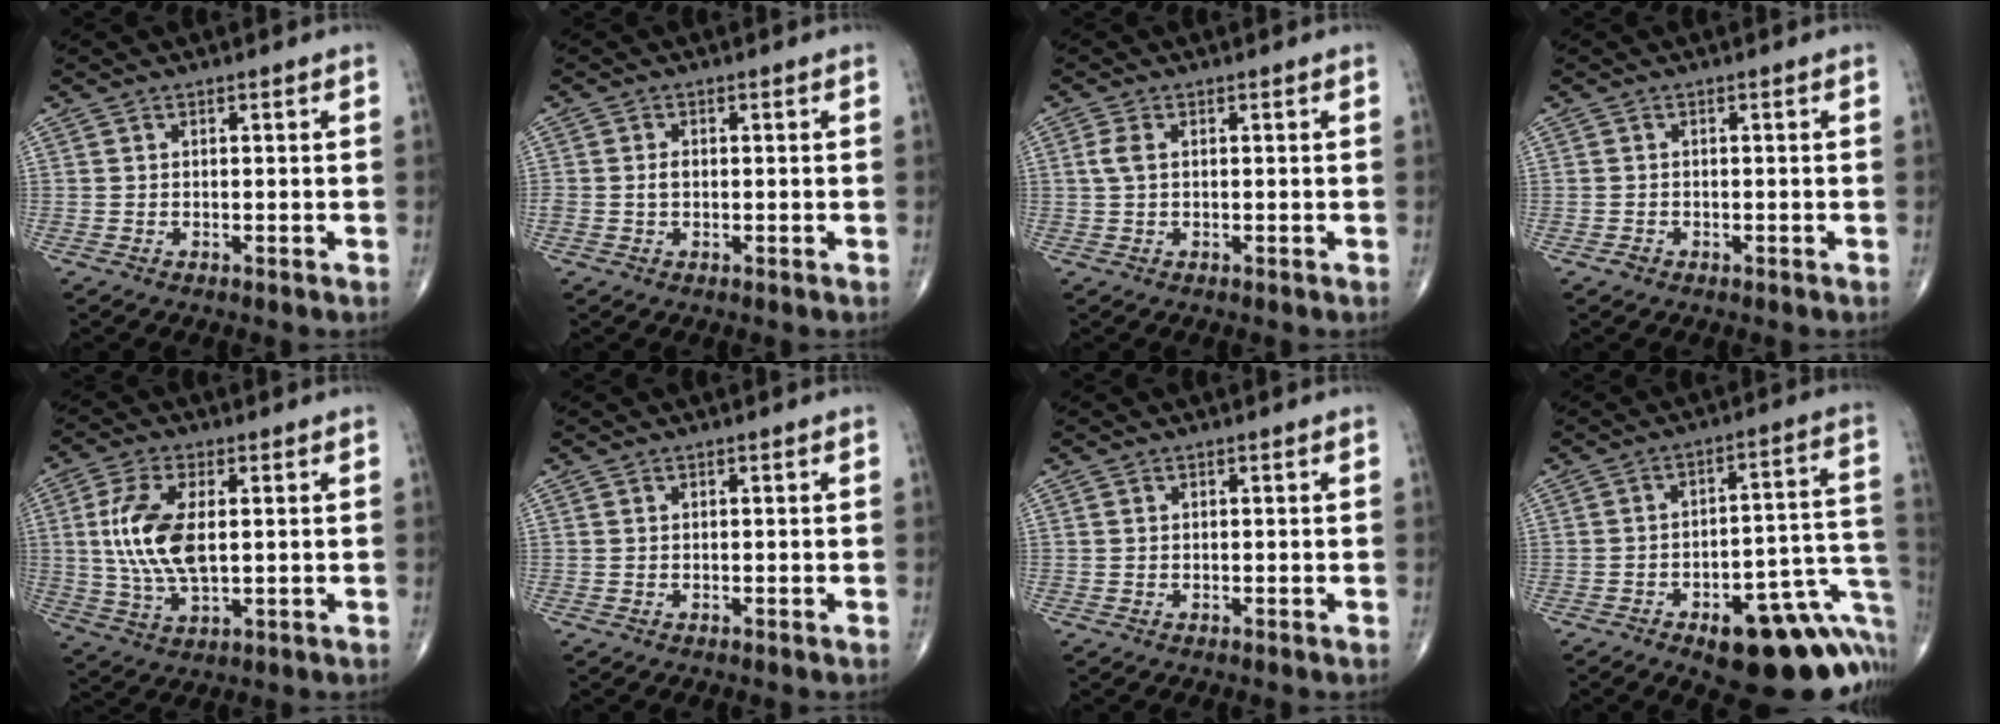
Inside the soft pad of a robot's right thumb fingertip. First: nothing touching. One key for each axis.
{"total": 1.5, "fx": -0.1, "fy": 1.0, "fz": 1.1, "tx": -0.021, "ty": 0.001, "tz": -0.002}
{"total": 2.2, "fx": 0.4, "fy": 1.1, "fz": 1.8, "tx": -0.050, "ty": 0.008, "tz": 0.007}
{"total": 0.8, "fx": -0.5, "fy": 0.6, "fz": 0.2, "tx": -0.001, "ty": 0.003, "tz": -0.012}
{"total": 12.0, "fx": 1.3, "fy": 5.7, "fz": 10.5, "tx": -0.224, "ty": -0.006, "tz": 0.029}
{"total": 0.0}
{"total": 0.0}
{"total": 21.4, "fx": -9.1, "fy": 9.0, "fz": 17.2, "tx": -0.140, "ty": 0.073, "tz": -0.106}